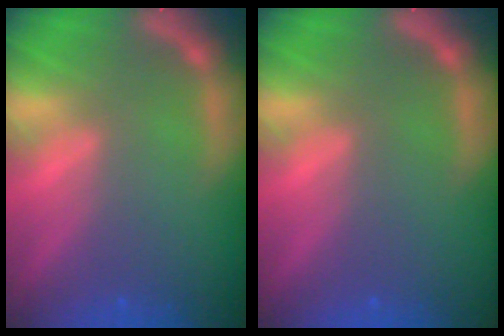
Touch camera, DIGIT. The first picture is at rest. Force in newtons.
{"total": 0.0}